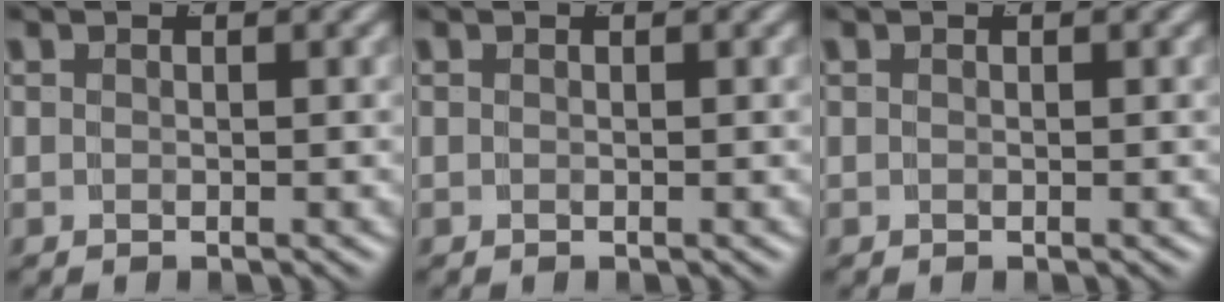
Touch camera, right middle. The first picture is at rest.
{"total": 0.0}
{"total": 0.0}